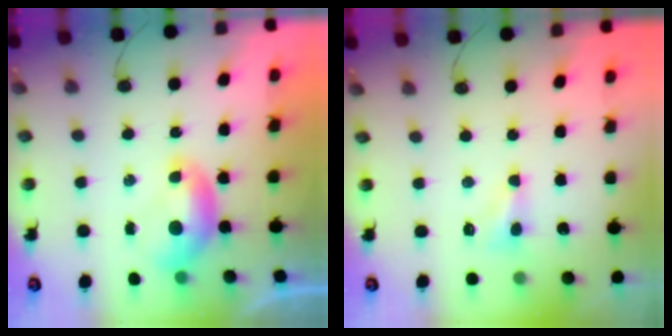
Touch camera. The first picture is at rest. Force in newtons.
{"total": 1.6, "press": 1.5, "slide": 0.5}